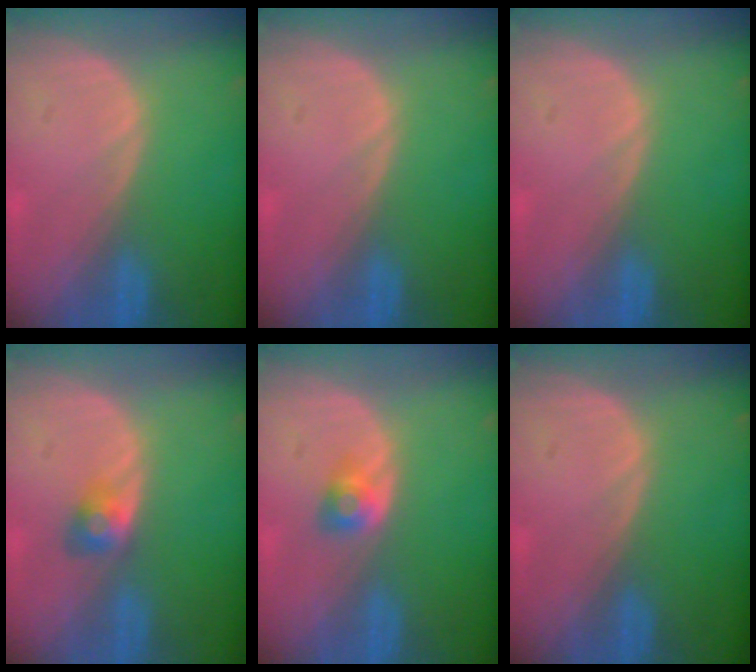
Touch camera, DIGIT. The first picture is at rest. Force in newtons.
{"total": 0.0}
{"total": 0.0}
{"total": 2.8, "press": 2.5, "slide": 1.2}
{"total": 2.7, "press": 2.4, "slide": 1.2}
{"total": 0.0}